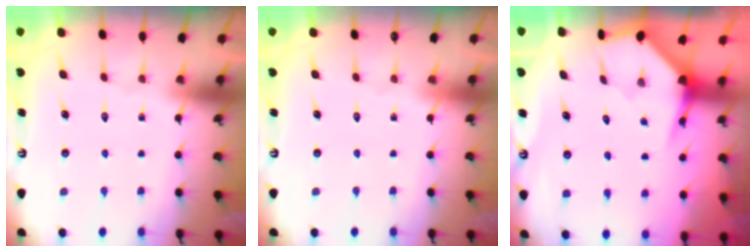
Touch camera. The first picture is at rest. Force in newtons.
{"total": 0.0}
{"total": 4.1, "press": 4.1, "slide": 0.4}